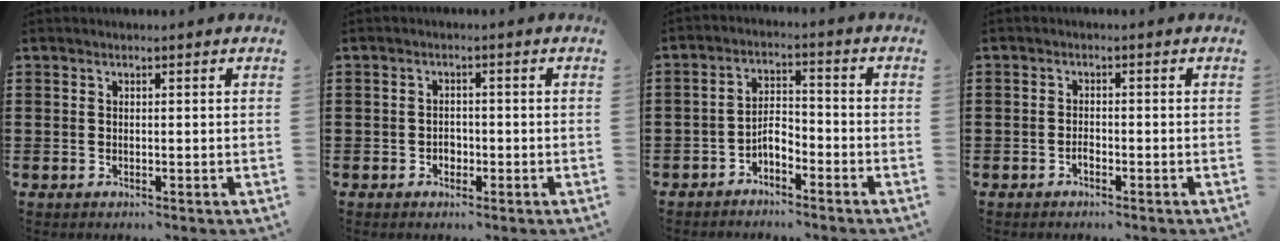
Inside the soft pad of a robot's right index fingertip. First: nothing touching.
{"total": 1.6, "force": [-0.7, 1.2, 0.8], "torque": [-0.019, 0.000, -0.016]}
{"total": 3.6, "force": [-2.5, 1.4, 2.1], "torque": [-0.049, 0.005, -0.053]}
{"total": 1.1, "force": [-0.8, 0.3, 0.6], "torque": [-0.015, -0.006, -0.014]}